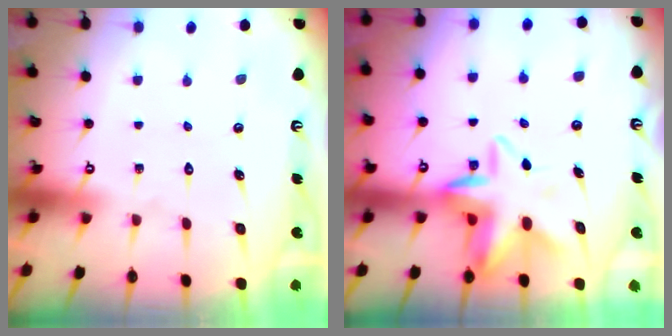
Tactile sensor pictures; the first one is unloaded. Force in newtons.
{"total": 9.1, "press": 8.7, "slide": 2.6}